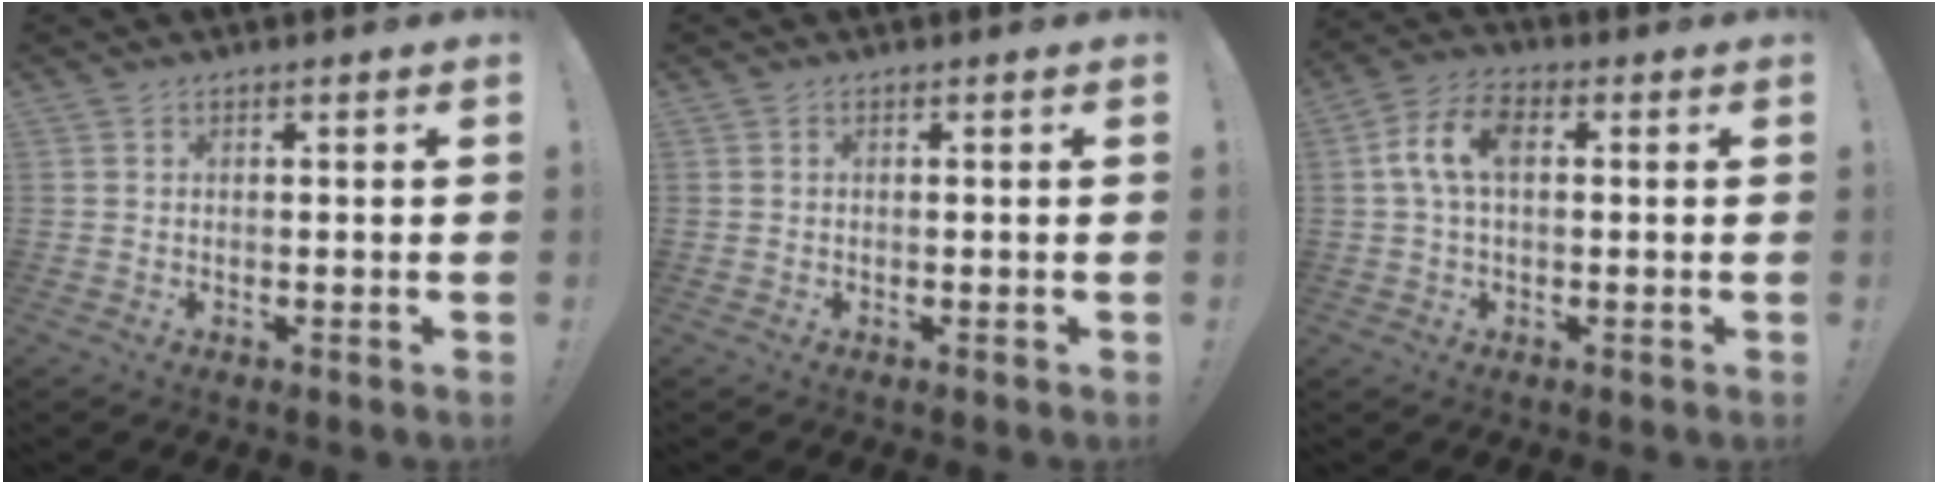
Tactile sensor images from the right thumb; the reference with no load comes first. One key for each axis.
{"total": 0.0}
{"total": 9.0, "fx": 1.7, "fy": 5.2, "fz": 7.1, "tx": -0.144, "ty": 0.013, "tz": 0.033}